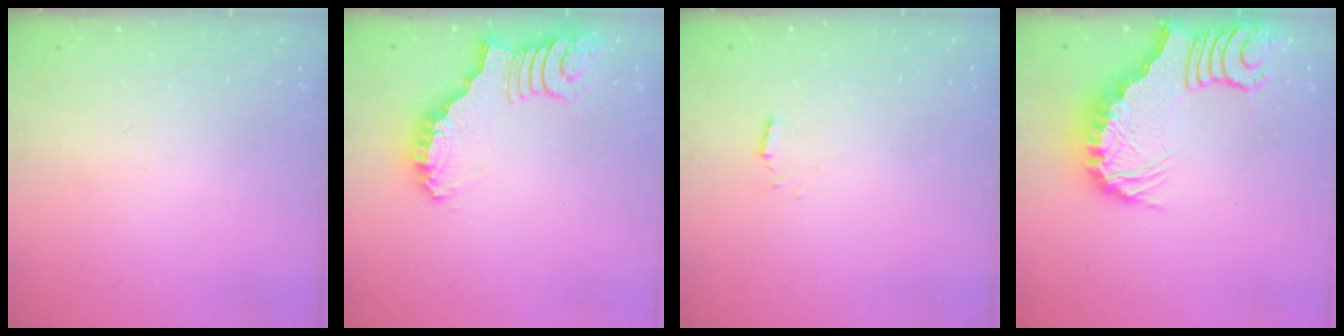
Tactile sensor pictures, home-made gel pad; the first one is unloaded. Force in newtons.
{"total": 2.7, "press": 2.7, "slide": 0.2}
{"total": 1.3, "press": 1.3, "slide": 0.3}
{"total": 3.7, "press": 3.6, "slide": 0.7}